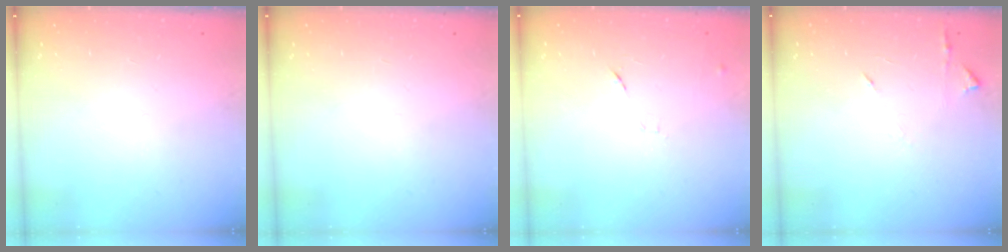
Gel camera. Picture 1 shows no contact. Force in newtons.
{"total": 0.0}
{"total": 7.3, "press": 7.2, "slide": 0.7}
{"total": 5.8, "press": 5.8, "slide": 0.7}